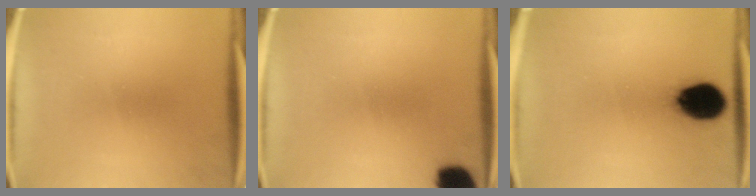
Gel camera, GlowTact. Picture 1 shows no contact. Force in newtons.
{"total": 8.0}
{"total": 13.2}